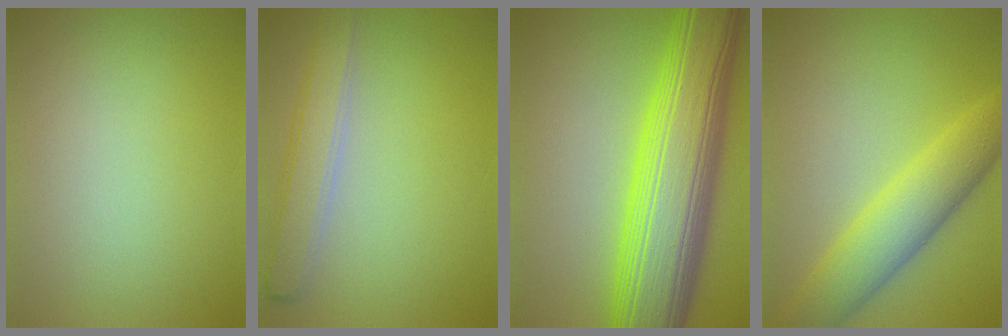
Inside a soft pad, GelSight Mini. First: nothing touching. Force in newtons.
{"total": 3.5, "press": 3.5, "slide": 0.2}
{"total": 13.8, "press": 13.8, "slide": 0.3}
{"total": 6.1, "press": 6.1, "slide": 0.1}